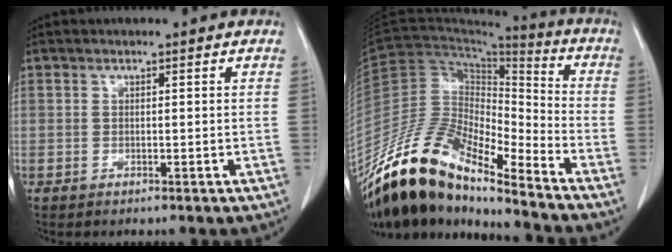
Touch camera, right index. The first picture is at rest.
{"total": 16.3, "force": [-13.3, 4.1, 8.4], "torque": [-0.155, 0.033, -0.246]}